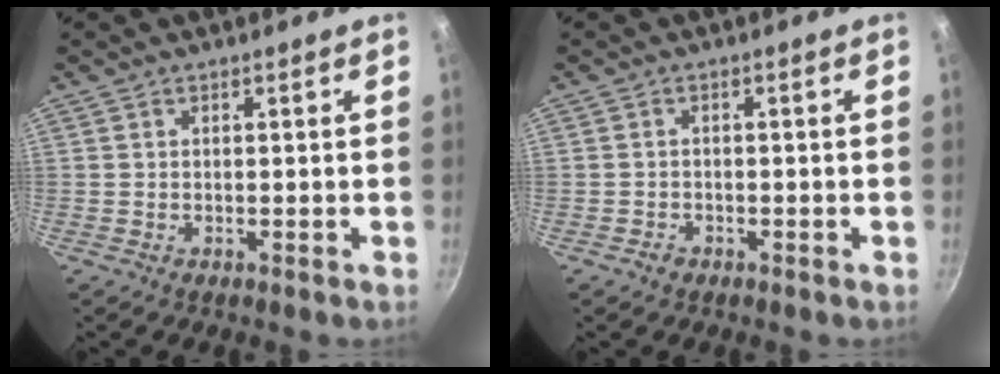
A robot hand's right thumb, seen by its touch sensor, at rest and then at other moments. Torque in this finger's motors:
{"motor_torque": [-0.50, 0.15, -0.26, 0.10, -0.01]}